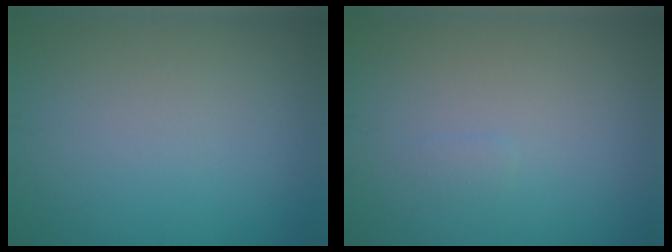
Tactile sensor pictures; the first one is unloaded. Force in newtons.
{"total": 0.5, "press": 0.5, "slide": 0.1}